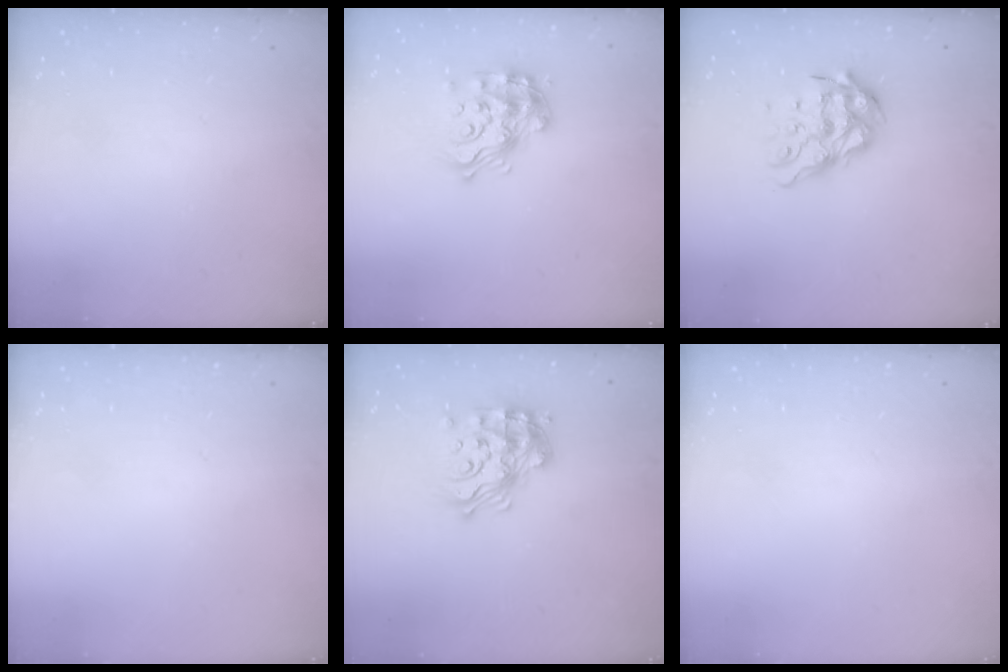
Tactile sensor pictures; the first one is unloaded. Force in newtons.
{"total": 16.1, "press": 16.0, "slide": 1.1}
{"total": 11.7, "press": 11.5, "slide": 1.9}
{"total": 0.0}
{"total": 18.4, "press": 18.4, "slide": 1.0}
{"total": 0.0}